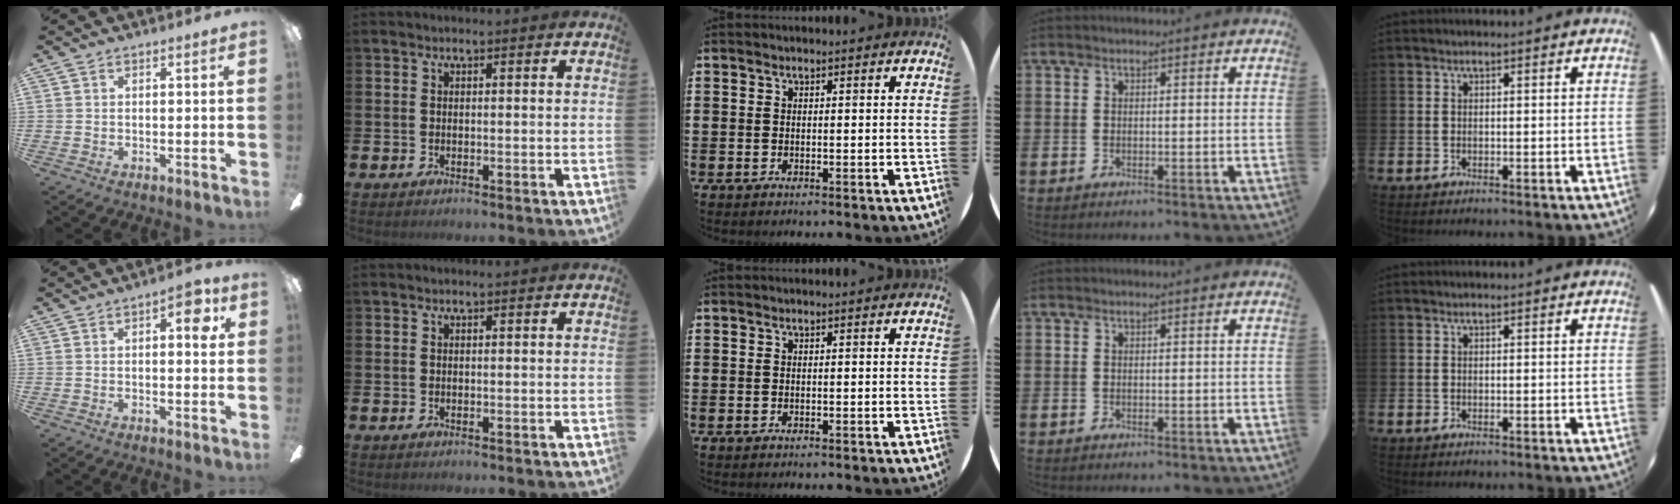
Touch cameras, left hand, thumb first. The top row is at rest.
{"thumb": {"total": 5.9, "force": [1.8, 2.3, 5.0], "torque": [-0.060, -0.002, 0.021]}}